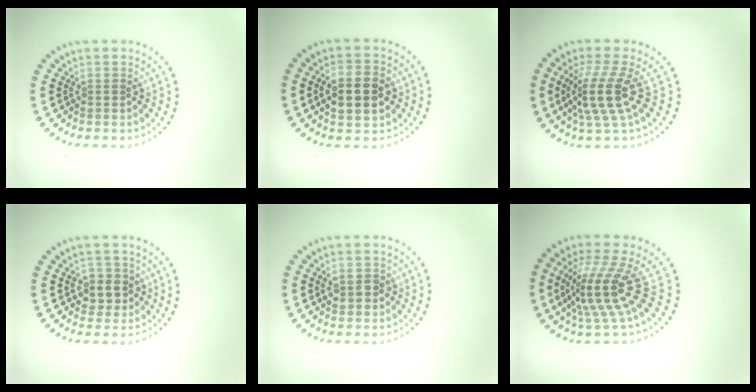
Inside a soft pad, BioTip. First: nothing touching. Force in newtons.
{"total": 4.9, "press": 4.8, "slide": 0.4}
{"total": 4.5, "press": 3.4, "slide": 3.0}
{"total": 2.5, "press": 2.2, "slide": 1.1}
{"total": 1.8, "press": 1.8, "slide": 0.1}
{"total": 5.1, "press": 3.7, "slide": 3.5}